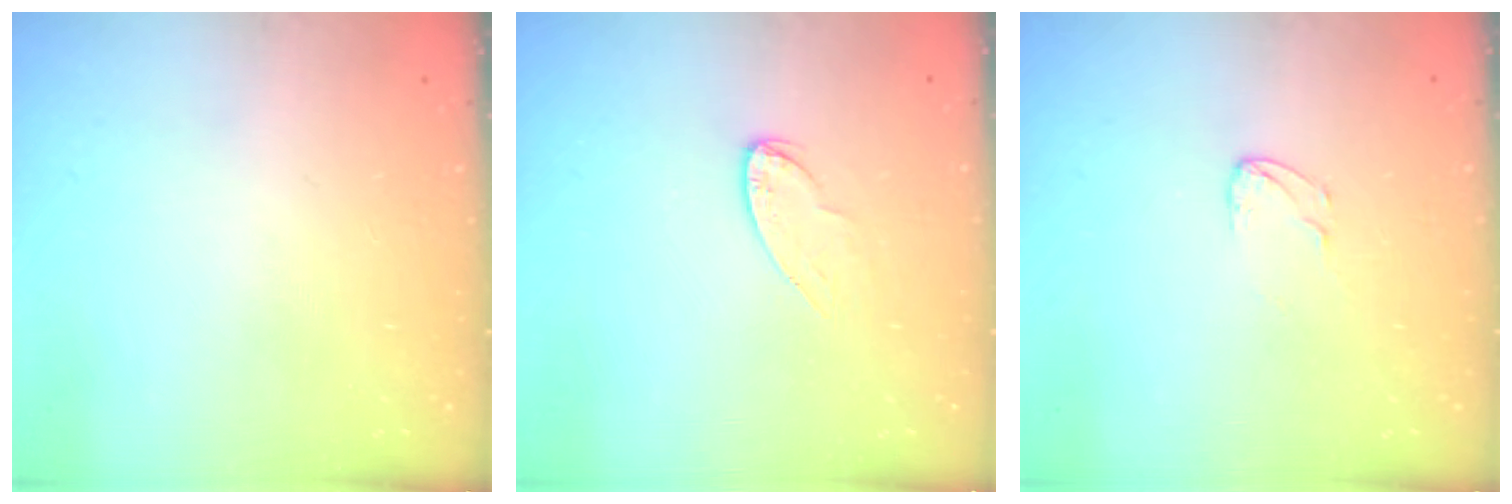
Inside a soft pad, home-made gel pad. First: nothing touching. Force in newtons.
{"total": 6.2, "press": 6.2, "slide": 0.4}
{"total": 2.5, "press": 2.5, "slide": 0.2}